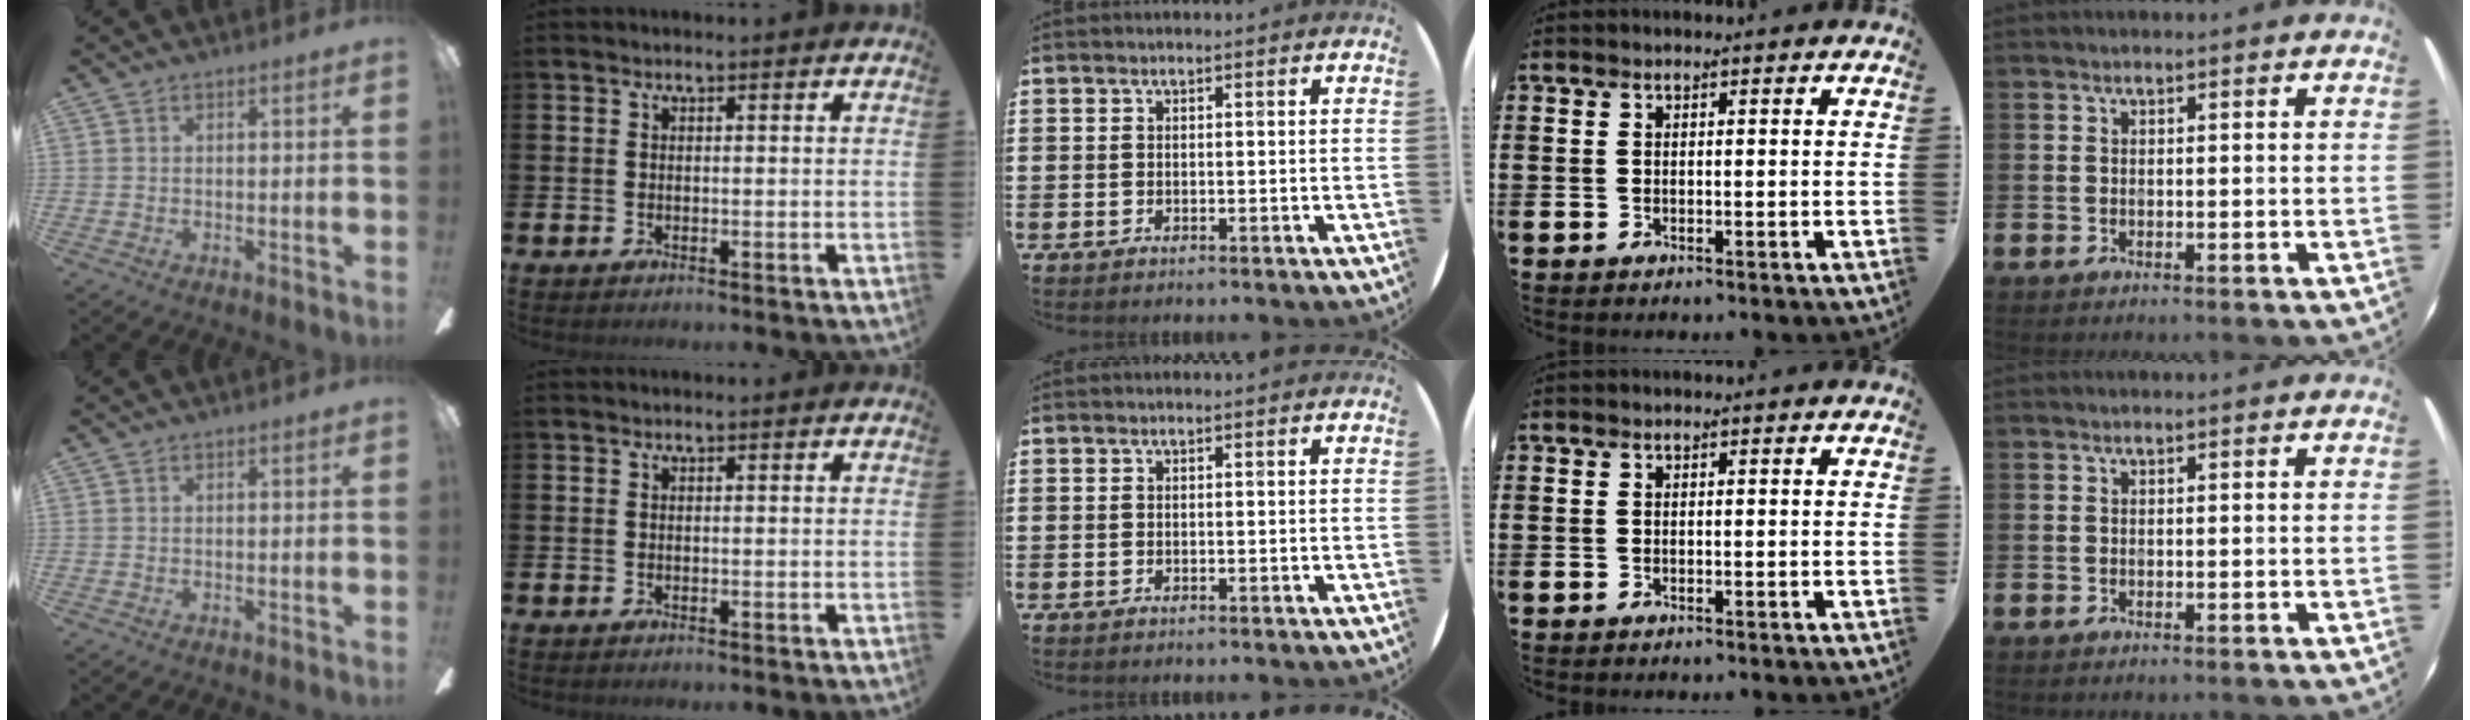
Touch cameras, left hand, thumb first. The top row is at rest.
{}